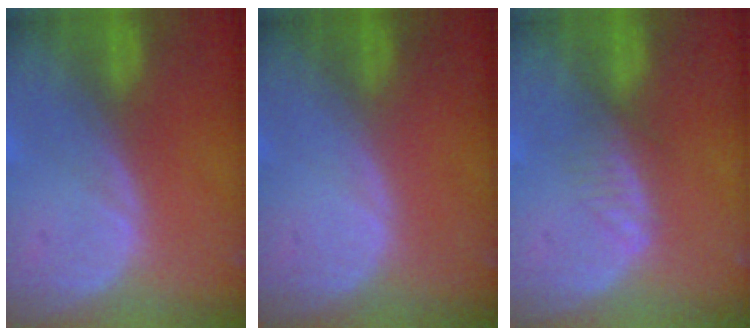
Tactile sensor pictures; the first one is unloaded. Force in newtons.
{"total": 0.0}
{"total": 2.3, "press": 2.3, "slide": 0.1}